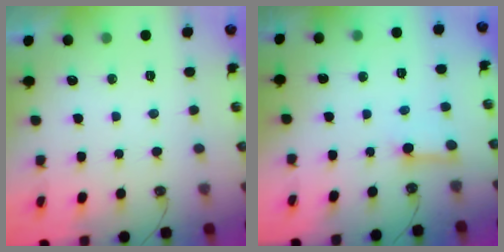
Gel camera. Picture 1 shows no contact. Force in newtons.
{"total": 3.0, "press": 3.0, "slide": 0.4}